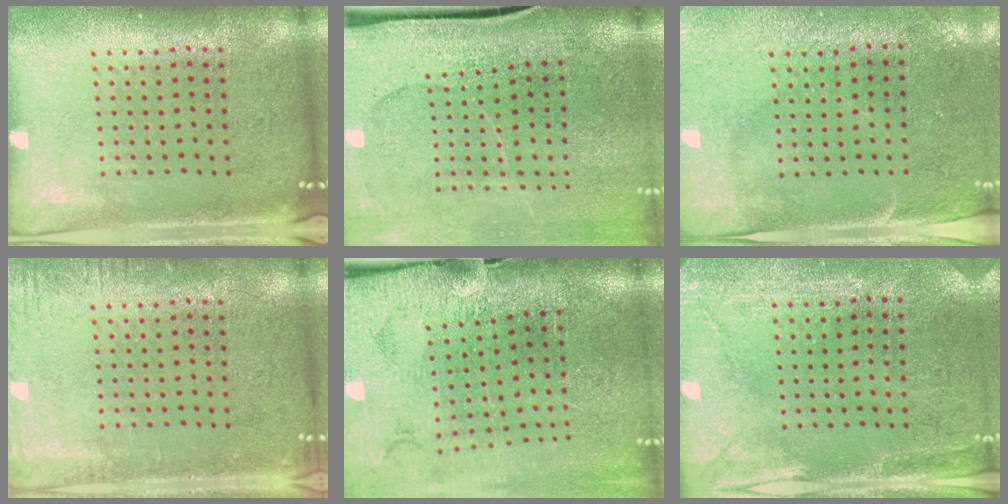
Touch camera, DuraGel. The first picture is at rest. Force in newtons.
{"total": 3.8, "press": 3.1, "slide": 2.1}
{"total": 2.9, "press": 2.4, "slide": 1.6}
{"total": 2.0, "press": 1.9, "slide": 0.2}
{"total": 4.5, "press": 3.5, "slide": 2.9}
{"total": 2.8, "press": 2.7, "slide": 0.9}